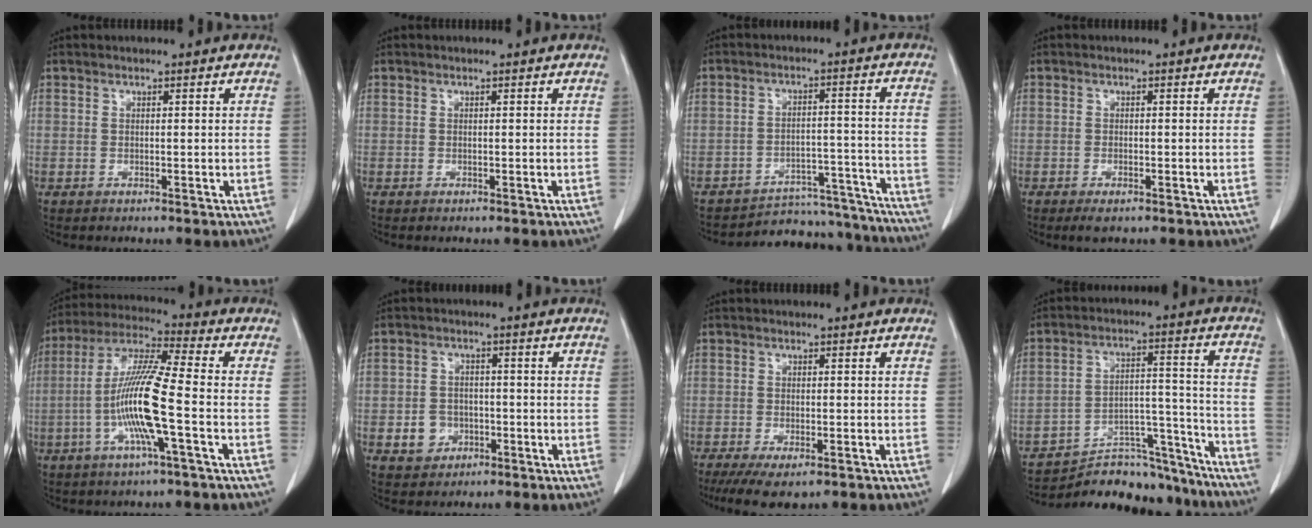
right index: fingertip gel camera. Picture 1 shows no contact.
{"total": 0.0}
{"total": 16.3, "force": [-15.8, 3.7, 1.0], "torque": [0.005, 0.043, -0.200]}
{"total": 2.1, "force": [-1.3, 0.6, 1.5], "torque": [-0.018, -0.004, -0.016]}
{"total": 13.0, "force": [-3.0, 0.2, 12.7], "torque": [-0.257, -0.002, -0.066]}
{"total": 4.2, "force": [-1.3, 3.7, 1.4], "torque": [-0.016, 0.008, -0.013]}
{"total": 7.8, "force": [-5.5, 2.4, 4.9], "torque": [-0.075, -0.016, -0.084]}
{"total": 19.0, "force": [-17.8, 5.0, 4.6], "torque": [-0.081, 0.041, -0.270]}